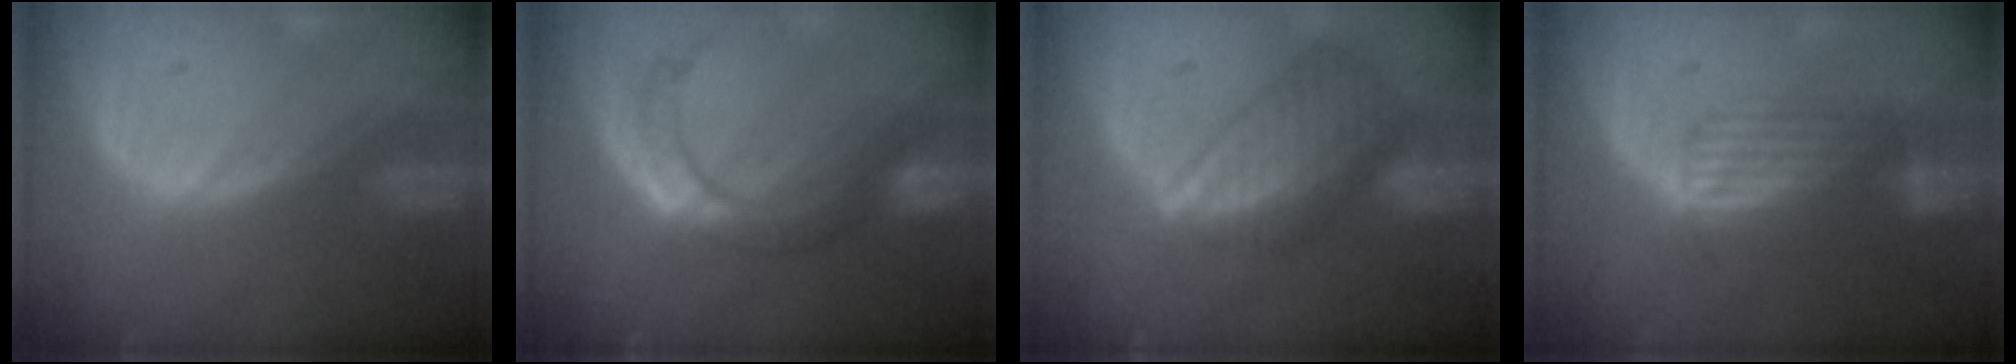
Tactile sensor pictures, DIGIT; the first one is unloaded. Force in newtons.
{"total": 8.5, "press": 7.2, "slide": 4.5}
{"total": 8.5, "press": 7.5, "slide": 4.2}
{"total": 6.8, "press": 5.7, "slide": 3.7}